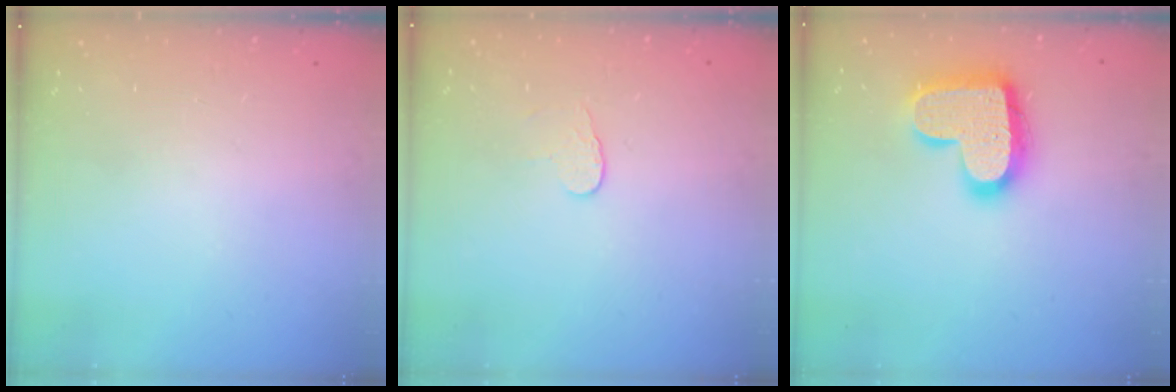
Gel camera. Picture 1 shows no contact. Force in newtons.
{"total": 3.1, "press": 3.1, "slide": 0.3}
{"total": 18.3, "press": 18.2, "slide": 1.1}